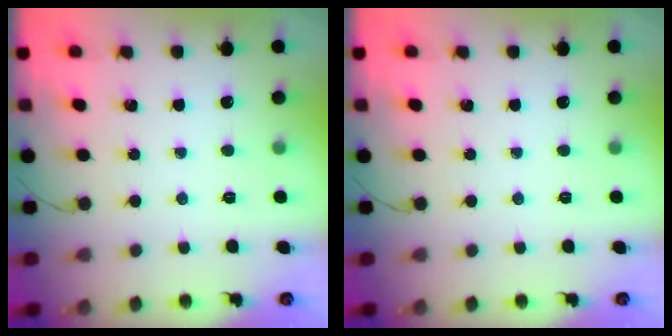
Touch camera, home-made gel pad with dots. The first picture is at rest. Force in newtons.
{"total": 0.0}